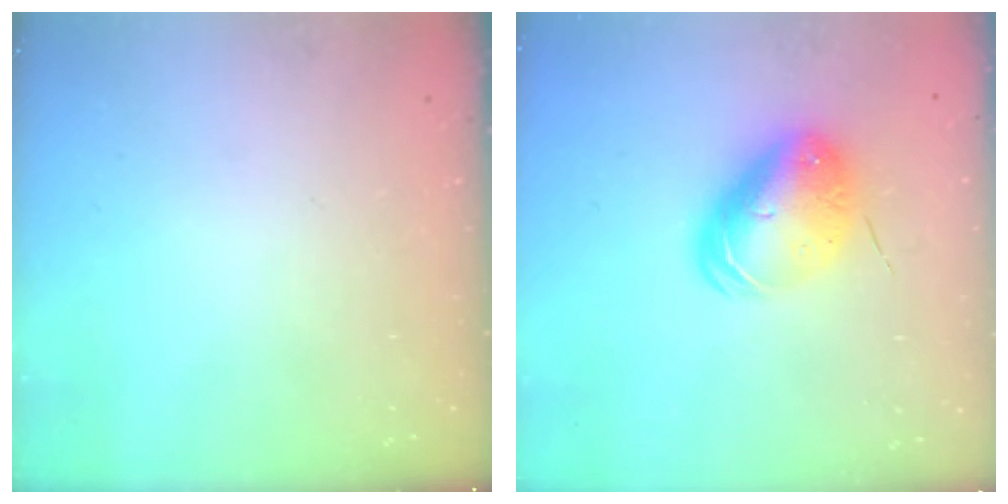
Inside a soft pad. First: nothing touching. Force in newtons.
{"total": 10.8, "press": 10.6, "slide": 2.3}